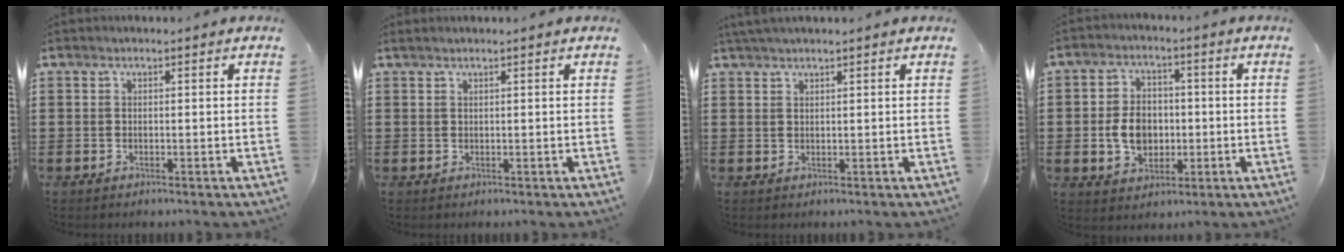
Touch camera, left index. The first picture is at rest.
{"total": 0.6, "force": [0.2, -0.2, 0.5], "torque": [-0.009, -0.002, 0.005]}
{"total": 1.3, "force": [1.0, -0.1, 0.8], "torque": [-0.017, -0.001, 0.019]}
{"total": 6.5, "force": [-0.8, 5.0, 4.1], "torque": [-0.084, 0.001, -0.022]}